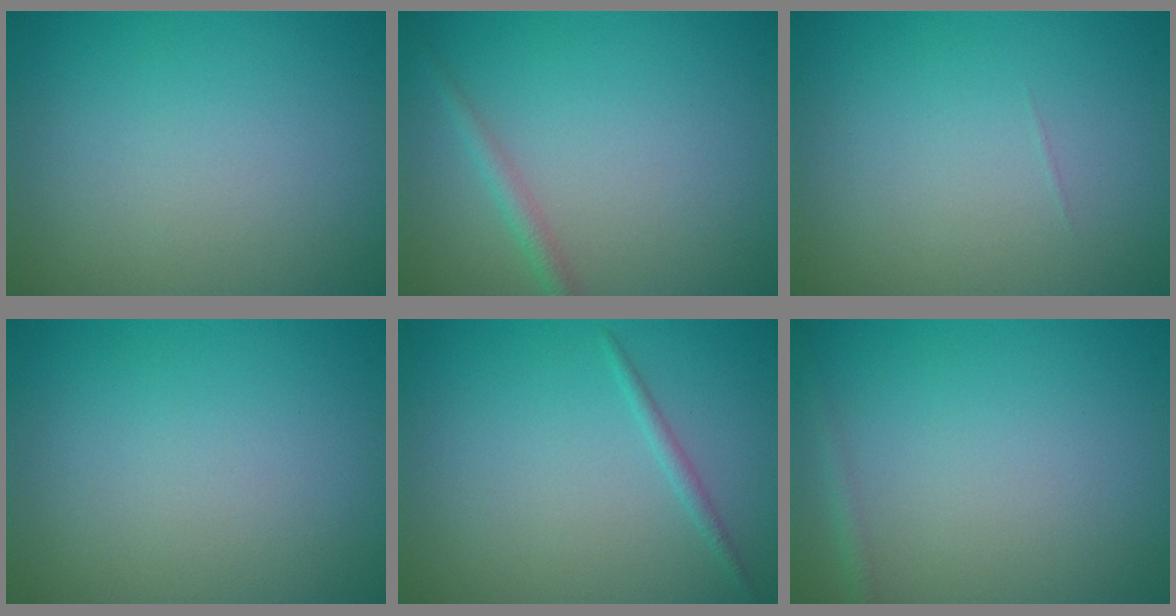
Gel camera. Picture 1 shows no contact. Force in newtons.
{"total": 1.4, "press": 1.4, "slide": 0.0}
{"total": 0.0}
{"total": 0.0}
{"total": 0.9, "press": 0.9, "slide": 0.1}
{"total": 0.9, "press": 0.9, "slide": 0.1}